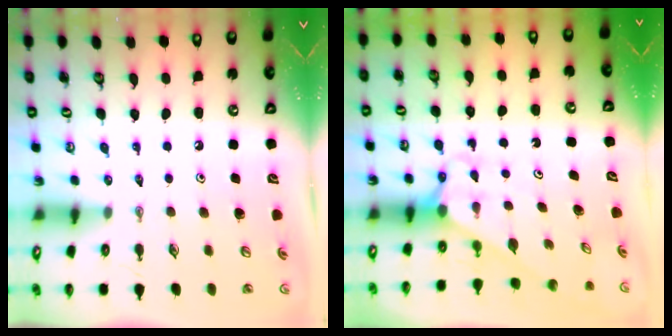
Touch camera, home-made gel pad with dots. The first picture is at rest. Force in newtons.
{"total": 2.7, "press": 2.7, "slide": 0.2}